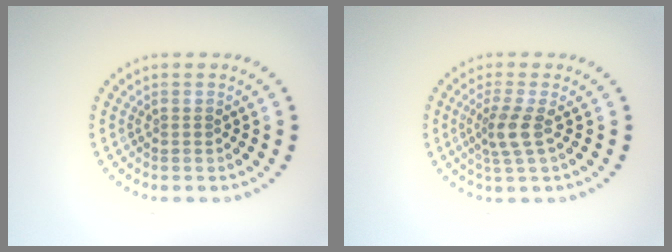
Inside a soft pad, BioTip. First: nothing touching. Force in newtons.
{"total": 2.5, "press": 1.9, "slide": 1.7}